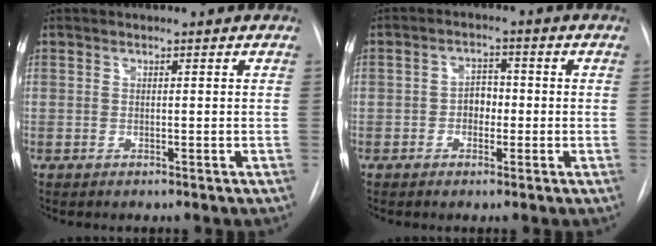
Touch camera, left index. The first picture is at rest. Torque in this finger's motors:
{"motor_torque": [-0.17, 0.24, 0.00, 0.00]}